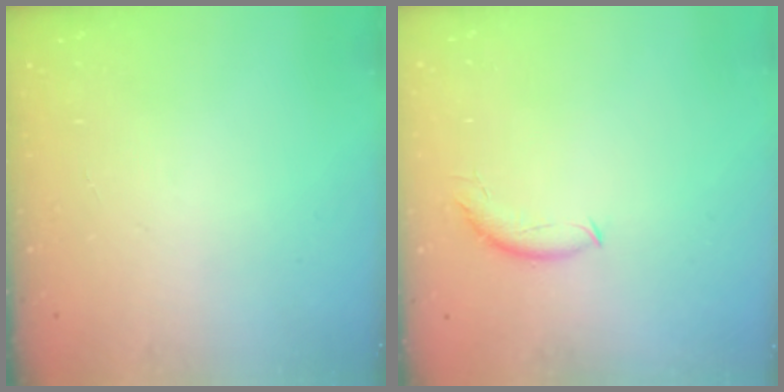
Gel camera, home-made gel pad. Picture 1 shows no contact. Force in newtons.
{"total": 7.5, "press": 7.5, "slide": 0.6}